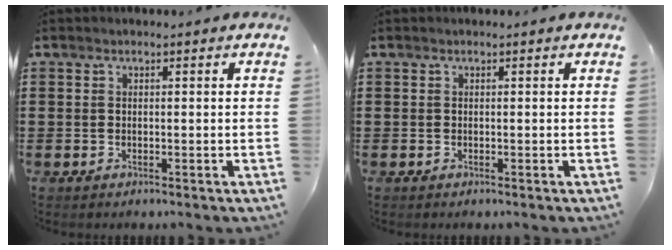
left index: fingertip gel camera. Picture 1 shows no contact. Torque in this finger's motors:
{"motor_torque": [0.00, 0.00, 0.00, -0.01]}